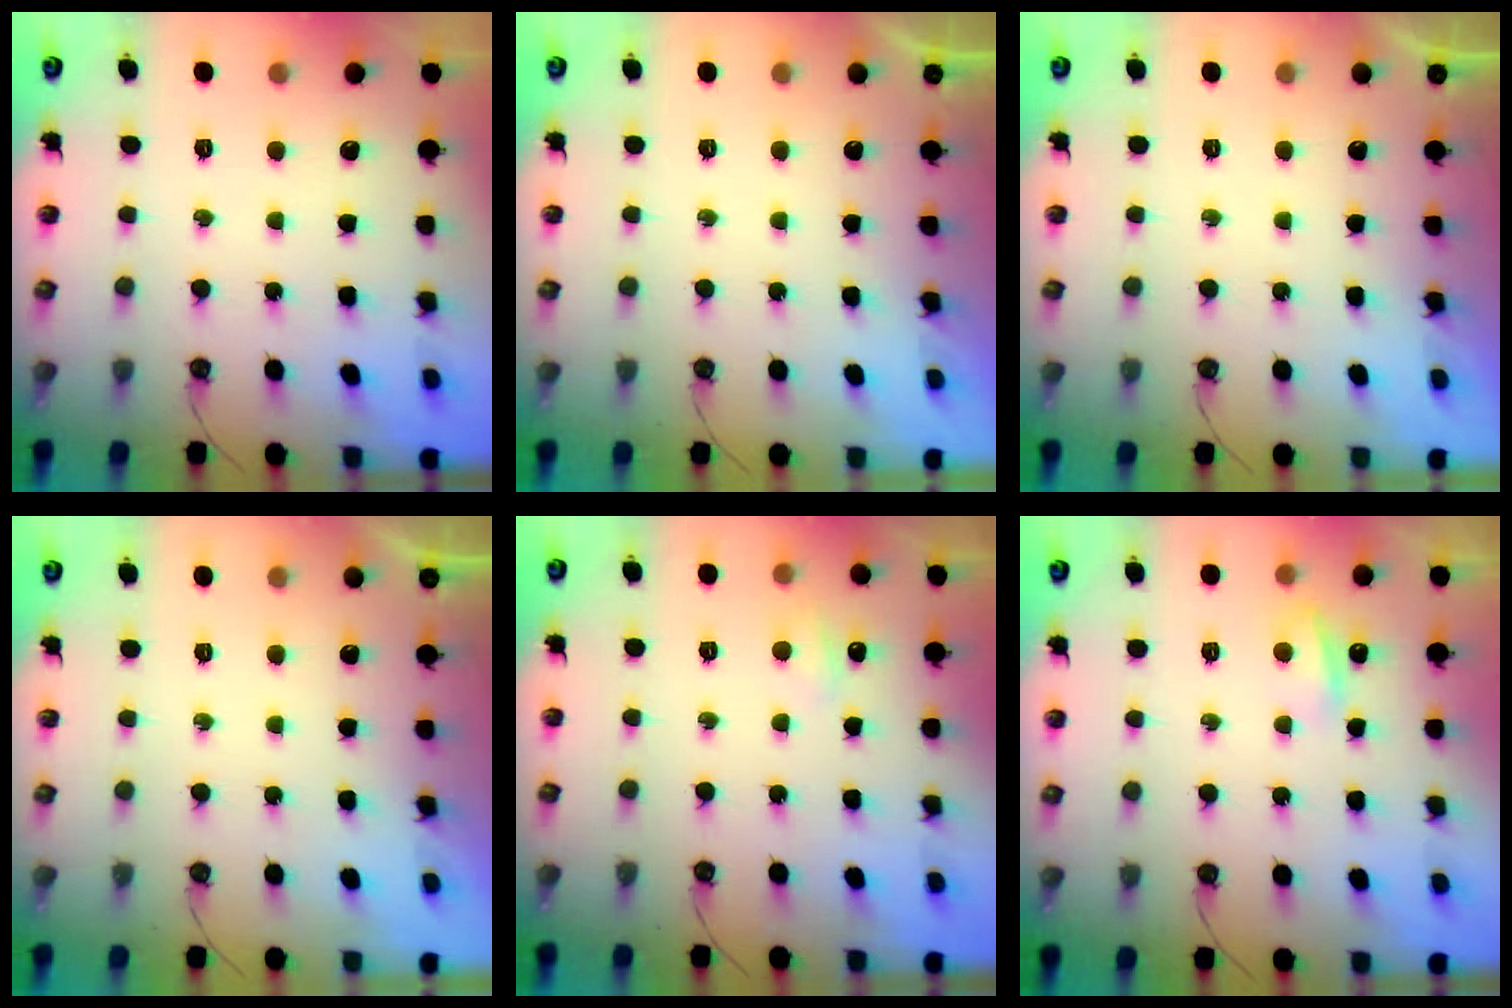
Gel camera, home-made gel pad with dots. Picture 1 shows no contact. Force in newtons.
{"total": 0.0}
{"total": 0.0}
{"total": 0.0}
{"total": 4.0, "press": 4.0, "slide": 0.6}
{"total": 4.8, "press": 4.7, "slide": 0.7}